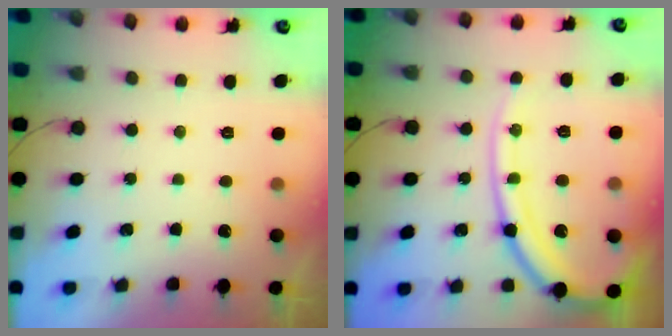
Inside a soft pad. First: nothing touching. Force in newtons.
{"total": 15.7, "press": 15.6, "slide": 1.6}